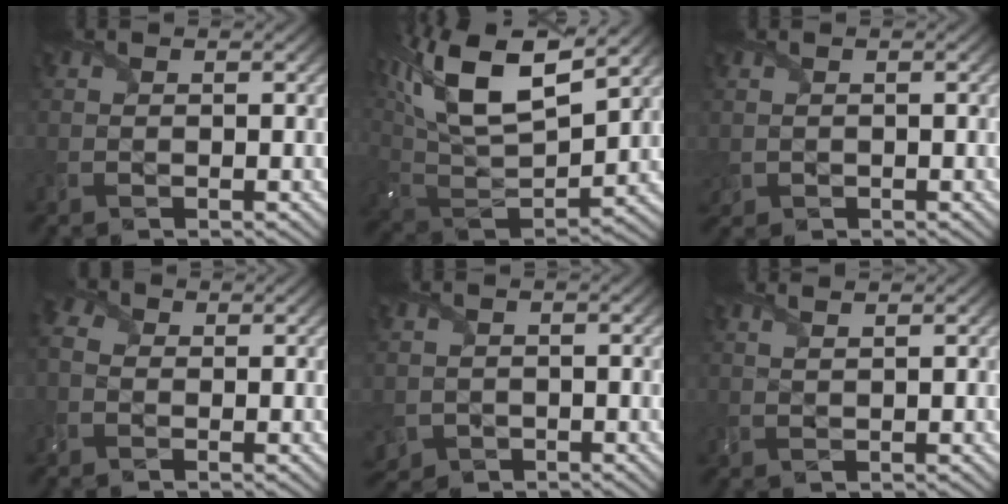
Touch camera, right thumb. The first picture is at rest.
{"total": 17.6, "force": [9.2, 7.5, 13.1], "torque": [-0.310, 0.037, 0.158]}
{"total": 1.1, "force": [0.1, 1.0, 0.4], "torque": [-0.017, -0.005, 0.004]}
{"total": 2.9, "force": [-0.6, 2.4, 1.7], "torque": [-0.051, -0.001, -0.021]}
{"total": 2.4, "force": [-0.8, 2.2, 0.6], "torque": [-0.027, -0.020, -0.018]}
{"total": 2.0, "force": [1.4, 0.5, 1.3], "torque": [-0.020, 0.004, 0.014]}